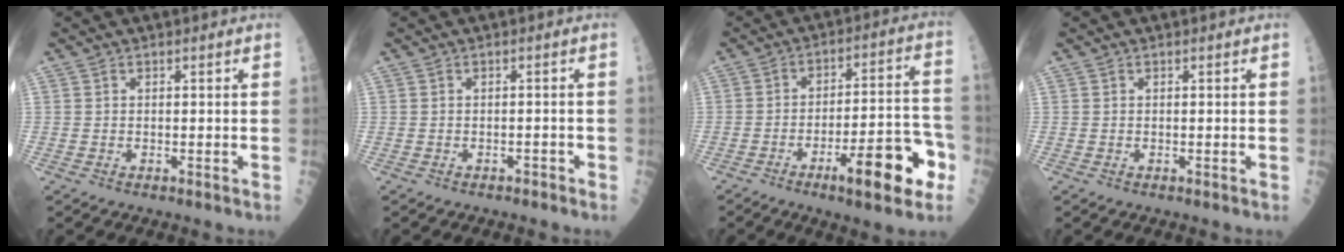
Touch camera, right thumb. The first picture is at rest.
{"total": 1.6, "force": [-1.3, 0.7, 0.6], "torque": [-0.009, 0.008, -0.015]}
{"total": 15.5, "force": [-6.7, 3.9, 13.4], "torque": [-0.182, 0.039, -0.095]}
{"total": 0.0}